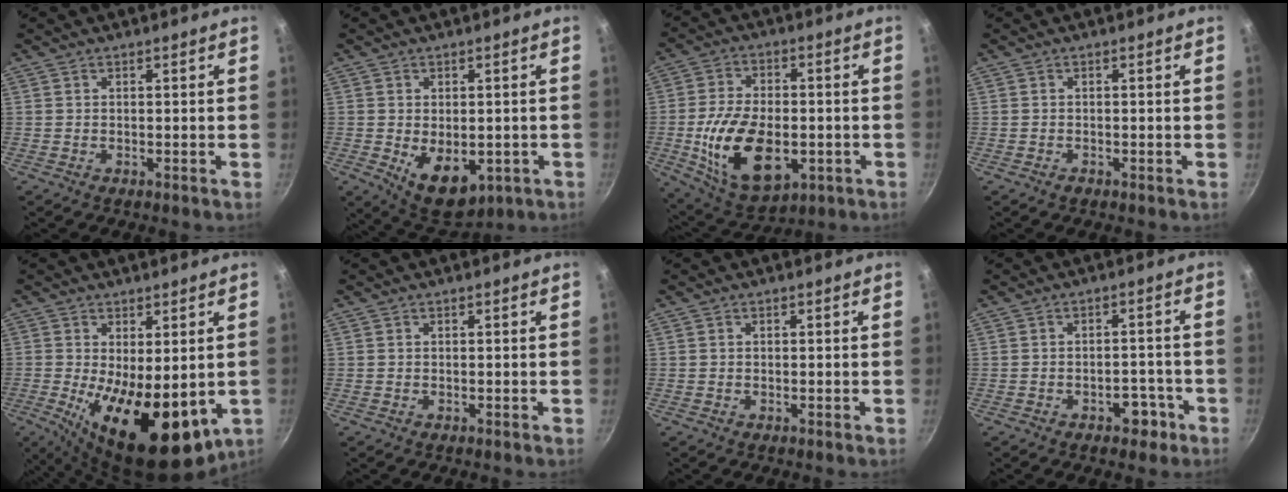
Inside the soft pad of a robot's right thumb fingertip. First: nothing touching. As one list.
[{"total": 10.0, "force": [-2.1, 6.3, 7.5], "torque": [-0.088, -0.011, -0.011]}, {"total": 18.1, "force": [-3.6, 10.6, 14.2], "torque": [-0.243, 0.006, -0.047]}, {"total": 0.6, "force": [-0.4, 0.3, 0.2], "torque": [-0.005, 0.003, -0.007]}, {"total": 16.4, "force": [-2.6, 7.3, 14.5], "torque": [-0.204, -0.021, -0.023]}, {"total": 0.0}, {"total": 0.0}, {"total": 4.7, "force": [-2.6, 2.9, 2.7], "torque": [-0.011, 0.025, -0.026]}]